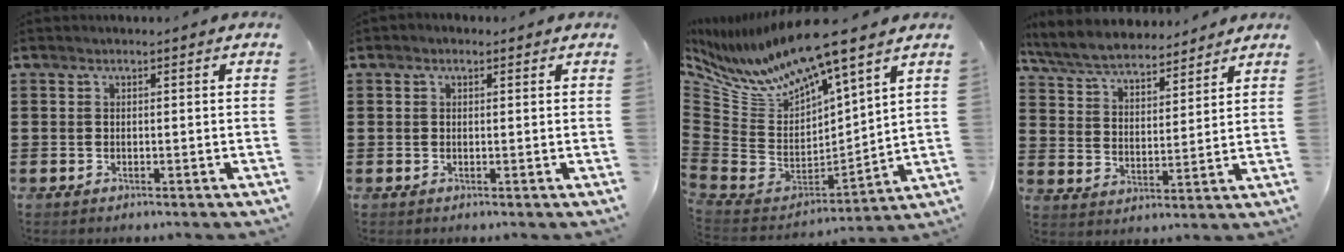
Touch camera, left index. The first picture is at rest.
{"total": 0.7, "force": [0.2, 0.6, 0.3], "torque": [-0.007, 0.006, 0.004]}
{"total": 9.6, "force": [8.0, 1.5, 5.1], "torque": [-0.148, -0.068, 0.132]}
{"total": 6.7, "force": [6.4, 1.2, 1.8], "torque": [-0.062, -0.026, 0.115]}